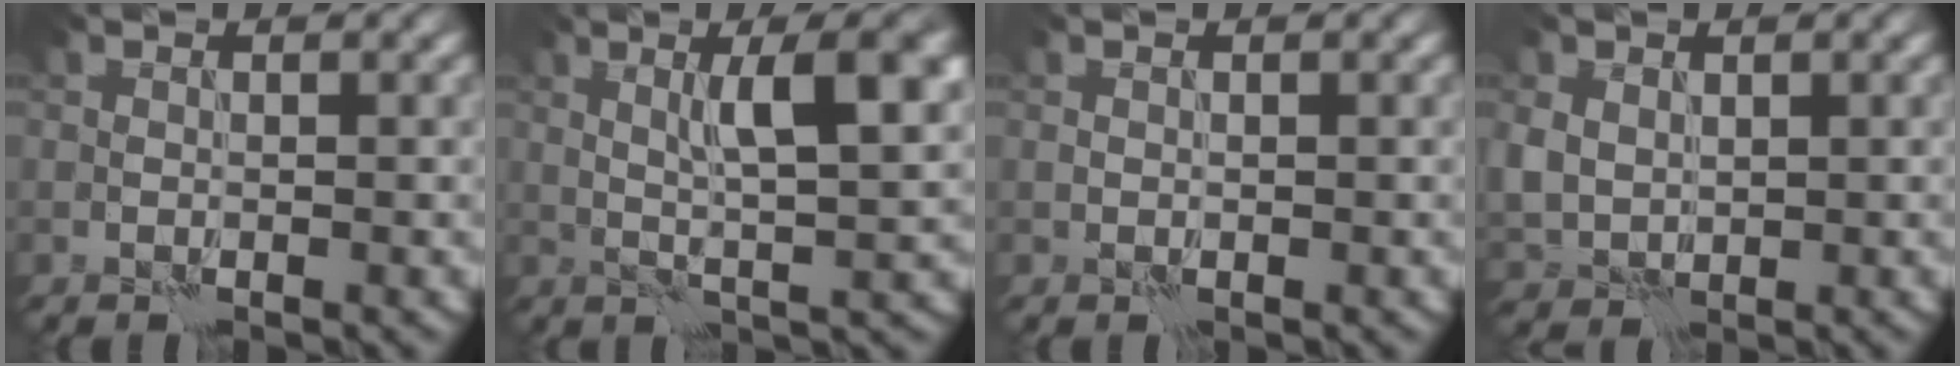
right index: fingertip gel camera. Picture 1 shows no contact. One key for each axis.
{"total": 6.5, "fx": 1.6, "fy": 1.2, "fz": 6.2, "tx": -0.090, "ty": 0.009, "tz": 0.027}
{"total": 0.0}
{"total": 2.6, "fx": 0.6, "fy": 2.2, "fz": 1.2, "tx": -0.036, "ty": -0.001, "tz": 0.014}